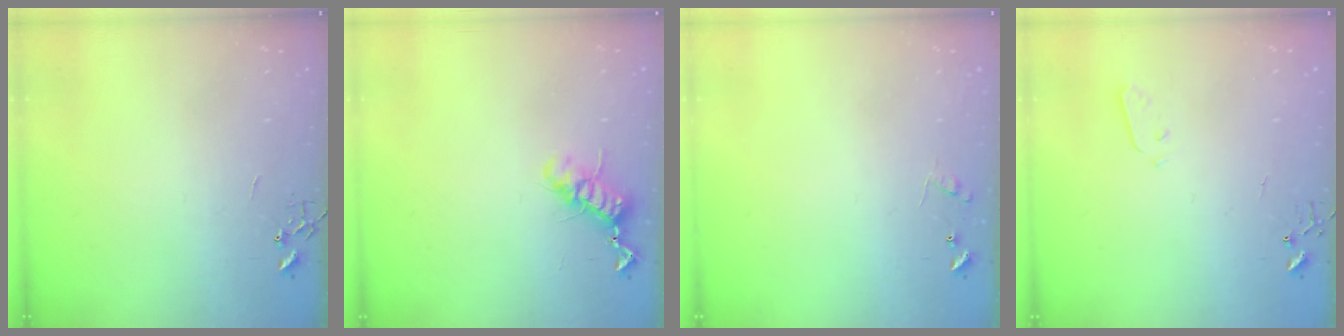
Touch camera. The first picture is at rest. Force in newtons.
{"total": 11.1, "press": 11.1, "slide": 0.3}
{"total": 7.7, "press": 7.7, "slide": 0.3}
{"total": 3.2, "press": 3.2, "slide": 0.1}